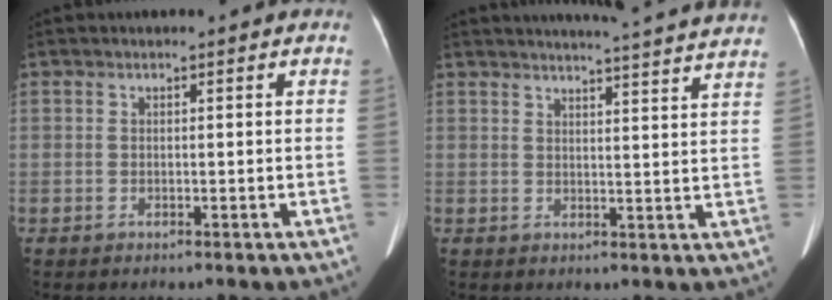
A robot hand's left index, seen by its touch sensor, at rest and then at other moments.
{"total": 18.0, "force": [17.0, -0.2, 5.8], "torque": [-0.083, -0.031, 0.198]}